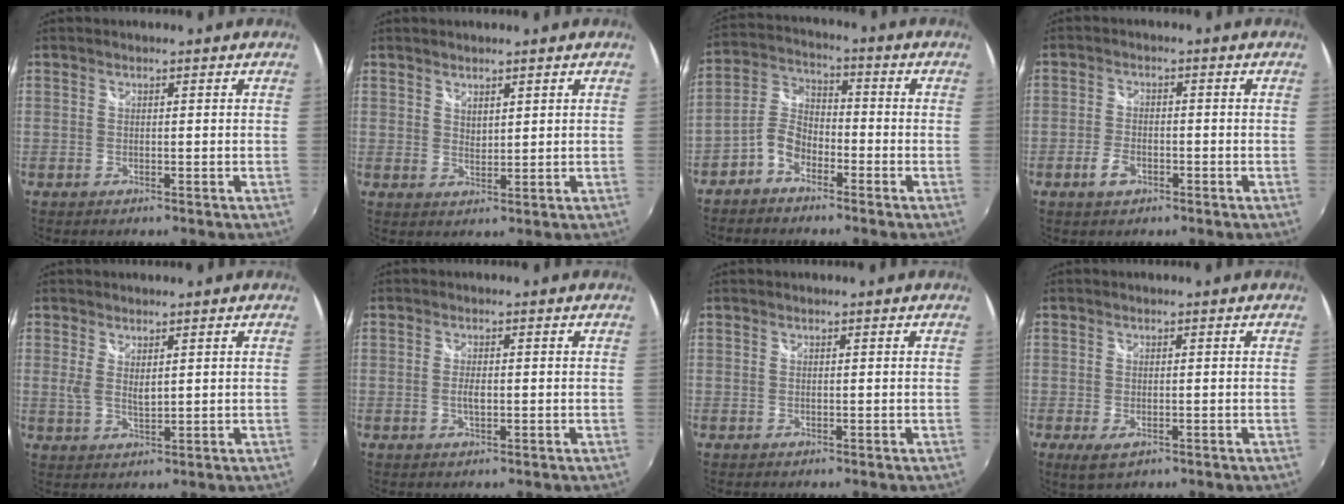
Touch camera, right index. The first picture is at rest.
{"total": 2.2, "force": [1.8, 1.0, 0.8], "torque": [-0.009, -0.001, 0.031]}
{"total": 6.4, "force": [-4.2, 3.7, 3.3], "torque": [-0.077, 0.020, -0.089]}
{"total": 3.7, "force": [-2.0, 2.1, 2.2], "torque": [-0.055, 0.000, -0.040]}
{"total": 2.9, "force": [1.2, 1.1, 2.4], "torque": [-0.043, -0.006, 0.022]}
{"total": 1.9, "force": [-0.3, 0.8, 1.7], "torque": [-0.032, -0.002, -0.005]}
{"total": 0.0}
{"total": 3.4, "force": [-1.6, 1.7, 2.5], "torque": [-0.052, -0.011, -0.025]}